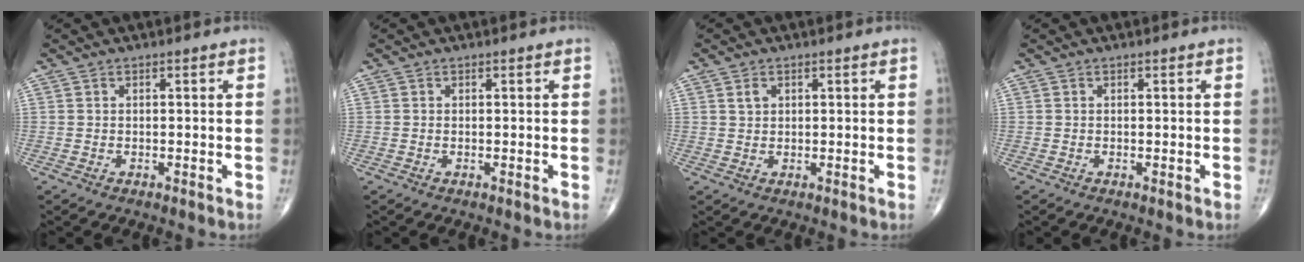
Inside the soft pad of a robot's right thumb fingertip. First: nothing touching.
{"total": 0.0}
{"total": 1.7, "force": [0.8, 1.3, 0.9], "torque": [-0.012, -0.001, 0.015]}
{"total": 0.0}